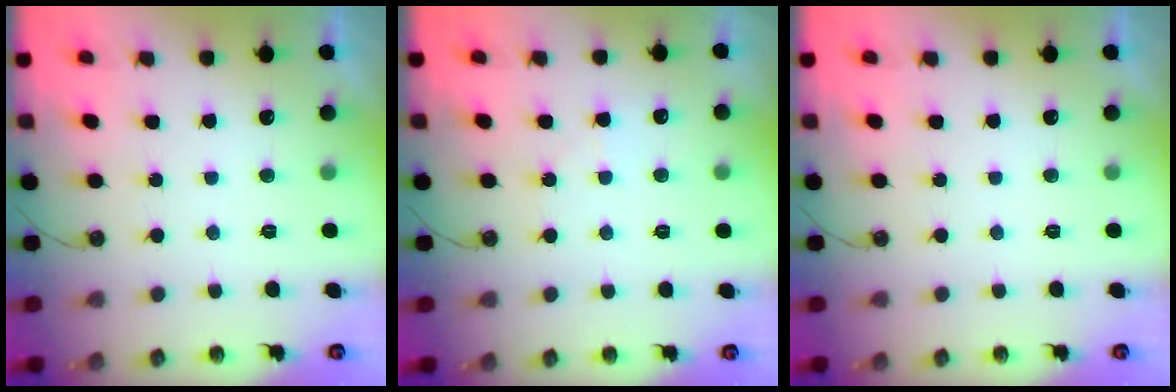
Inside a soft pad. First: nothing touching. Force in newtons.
{"total": 3.9, "press": 3.8, "slide": 0.7}
{"total": 0.0}